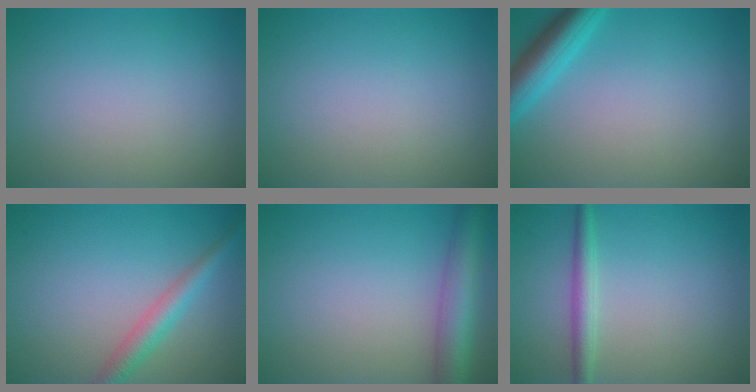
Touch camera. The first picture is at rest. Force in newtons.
{"total": 0.0}
{"total": 4.4, "press": 4.4, "slide": 0.2}
{"total": 2.8, "press": 2.8, "slide": 0.1}
{"total": 5.4, "press": 5.4, "slide": 0.1}
{"total": 2.1, "press": 2.1, "slide": 0.0}